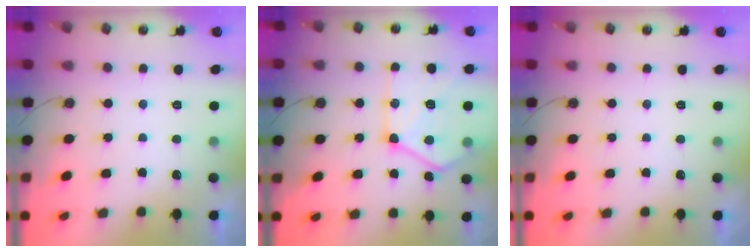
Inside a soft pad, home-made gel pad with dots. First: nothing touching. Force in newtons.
{"total": 18.1, "press": 18.0, "slide": 1.8}
{"total": 0.0}